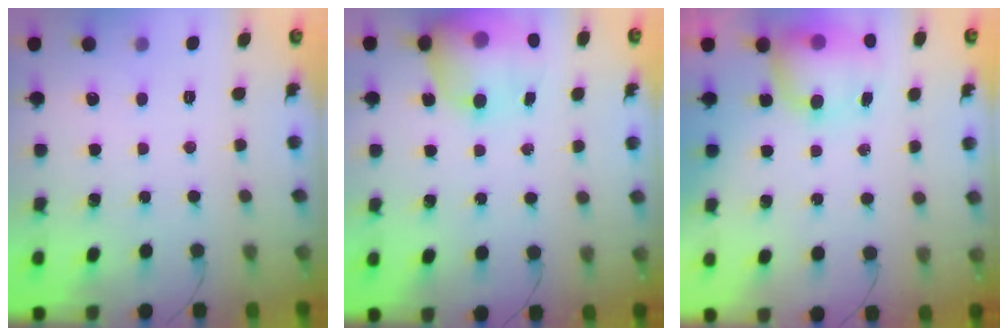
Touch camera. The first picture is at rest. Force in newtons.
{"total": 17.7, "press": 17.1, "slide": 4.6}
{"total": 12.0, "press": 9.1, "slide": 7.8}